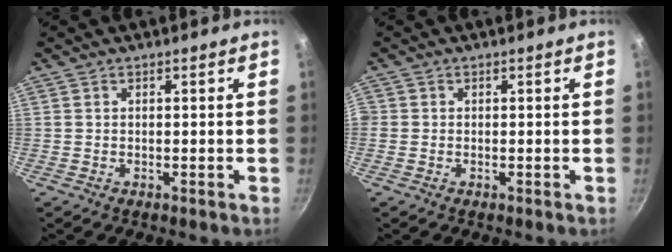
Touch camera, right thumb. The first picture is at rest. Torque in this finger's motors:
{"motor_torque": [-0.19, -0.20, 0.50, 0.32, 0.07]}